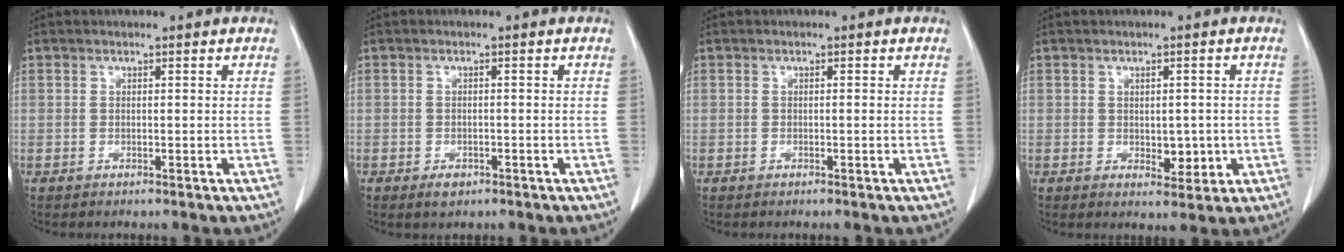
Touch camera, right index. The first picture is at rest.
{"total": 2.0, "force": [-1.2, 1.2, 1.0], "torque": [-0.015, 0.001, -0.011]}
{"total": 0.0}
{"total": 3.6, "force": [-0.5, 2.1, 2.8], "torque": [-0.031, -0.003, 0.002]}